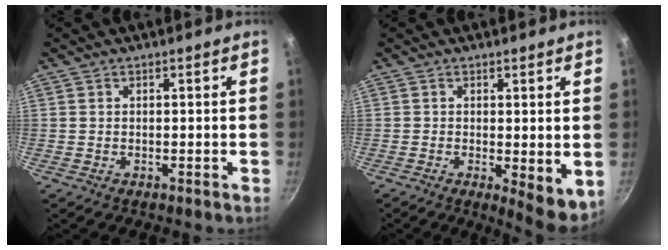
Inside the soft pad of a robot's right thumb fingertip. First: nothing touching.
{"total": 6.3, "force": [-0.1, 2.2, 5.8], "torque": [-0.067, -0.015, 0.004]}